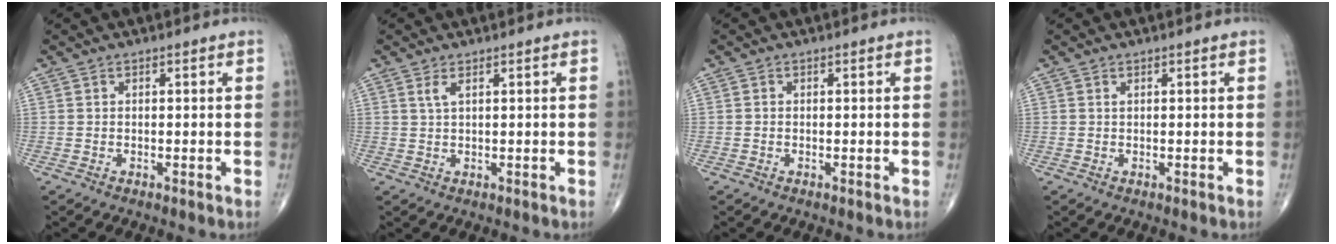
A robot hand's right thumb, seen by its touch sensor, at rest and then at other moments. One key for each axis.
{"total": 1.6, "fx": 0.8, "fy": 0.4, "fz": 1.2, "tx": -0.031, "ty": 0.002, "tz": 0.021}
{"total": 0.0}
{"total": 0.0}